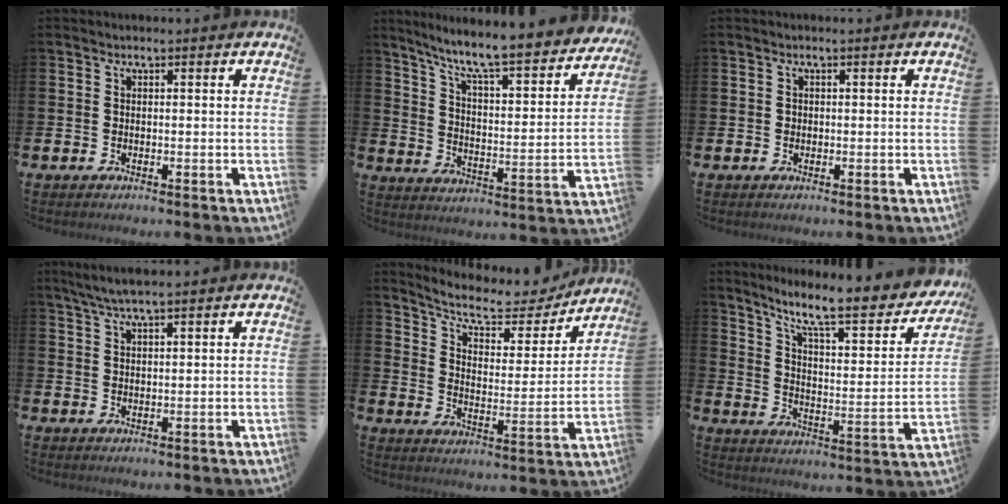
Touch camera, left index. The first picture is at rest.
{"total": 8.5, "force": [7.5, 0.8, 3.8], "torque": [-0.102, -0.064, 0.121]}
{"total": 0.5, "force": [0.0, 0.5, 0.1], "torque": [-0.001, 0.005, -0.002]}
{"total": 3.9, "force": [3.1, 0.4, 2.2], "torque": [-0.048, -0.001, 0.056]}
{"total": 8.0, "force": [7.0, 2.7, 2.7], "torque": [-0.076, -0.048, 0.116]}
{"total": 10.4, "force": [8.4, 2.1, 5.8], "torque": [-0.124, -0.061, 0.133]}